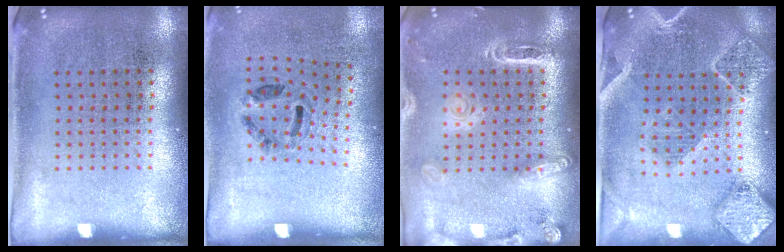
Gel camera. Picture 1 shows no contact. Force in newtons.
{"total": 1.2, "press": 0.7, "slide": 0.9}
{"total": 2.0, "press": 1.8, "slide": 0.8}
{"total": 2.4, "press": 2.2, "slide": 0.9}